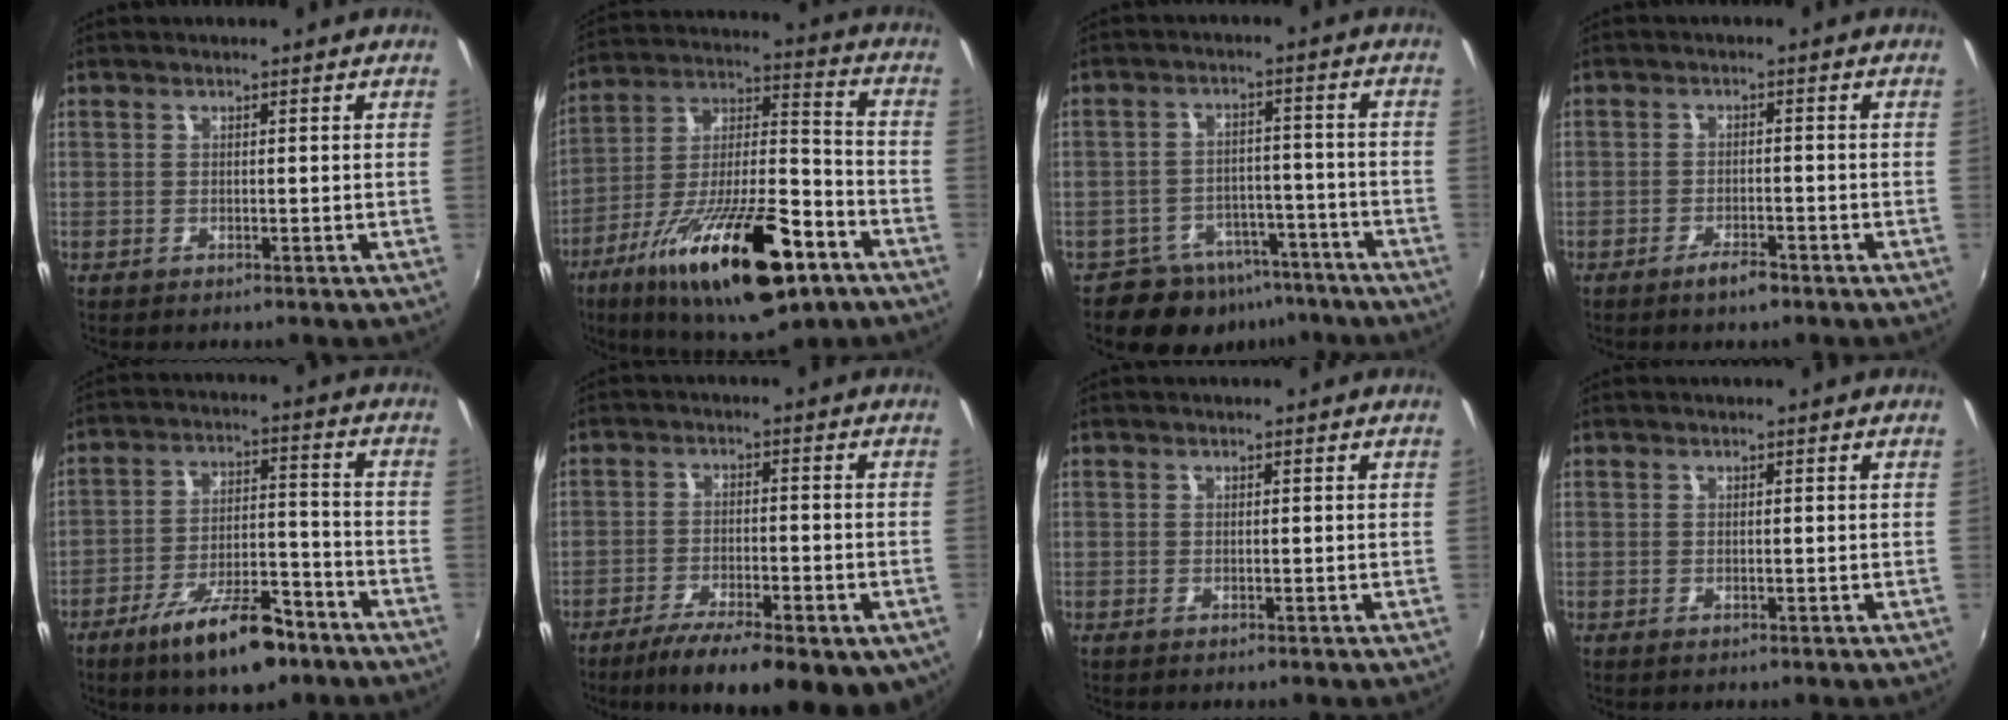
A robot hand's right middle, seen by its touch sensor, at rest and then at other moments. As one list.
[{"total": 26.1, "force": [-13.5, 8.5, 20.6], "torque": [-0.348, -0.028, -0.215]}, {"total": 10.5, "force": [-7.8, 6.3, 3.1], "torque": [-0.065, 0.018, -0.098]}, {"total": 3.1, "force": [-2.3, 0.9, 1.8], "torque": [-0.044, -0.001, -0.041]}, {"total": 13.8, "force": [-9.6, 4.3, 9.0], "torque": [-0.164, 0.000, -0.148]}, {"total": 17.3, "force": [-10.7, 5.7, 12.3], "torque": [-0.205, -0.041, -0.153]}, {"total": 0.0}, {"total": 0.0}]